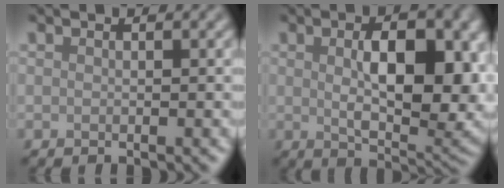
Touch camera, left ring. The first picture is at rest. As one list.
[{"total": 10.6, "force": [1.0, 5.1, 9.2], "torque": [-0.130, -0.007, 0.026]}]